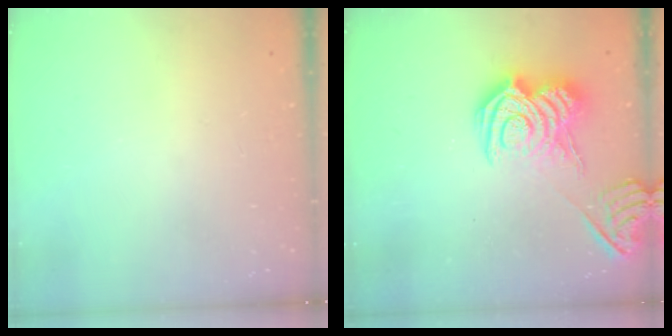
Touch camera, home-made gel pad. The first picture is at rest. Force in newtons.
{"total": 12.7, "press": 12.6, "slide": 0.7}